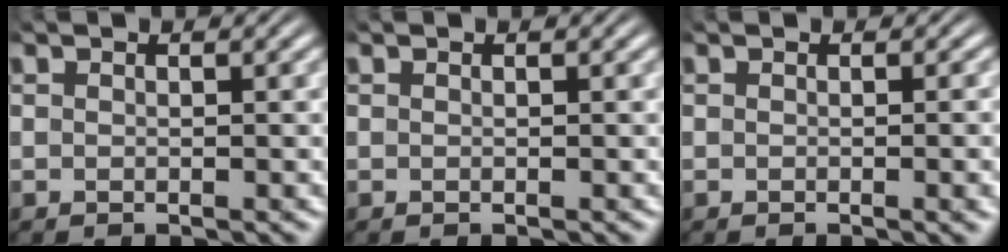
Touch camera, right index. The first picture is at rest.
{"total": 0.0}
{"total": 1.0, "force": [-0.3, -0.3, 0.9], "torque": [-0.010, 0.005, -0.007]}